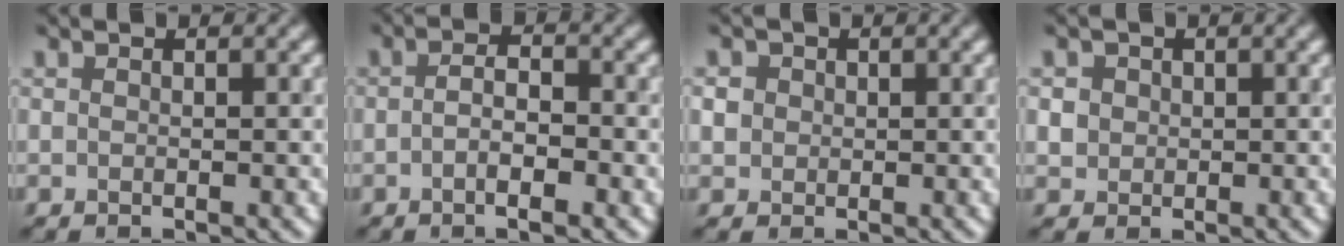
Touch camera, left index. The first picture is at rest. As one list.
[{"total": 2.9, "force": [-1.0, 0.8, 2.6], "torque": [-0.045, 0.001, -0.021]}, {"total": 2.4, "force": [0.5, 2.2, 0.9], "torque": [-0.013, 0.016, 0.004]}, {"total": 2.6, "force": [0.8, 2.3, 1.0], "torque": [-0.015, 0.012, 0.010]}]